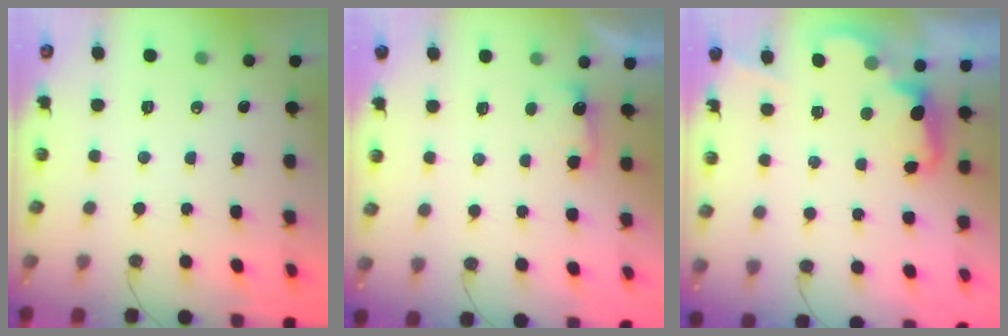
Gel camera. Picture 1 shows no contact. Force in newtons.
{"total": 2.8, "press": 2.7, "slide": 0.8}
{"total": 2.3, "press": 2.3, "slide": 0.5}